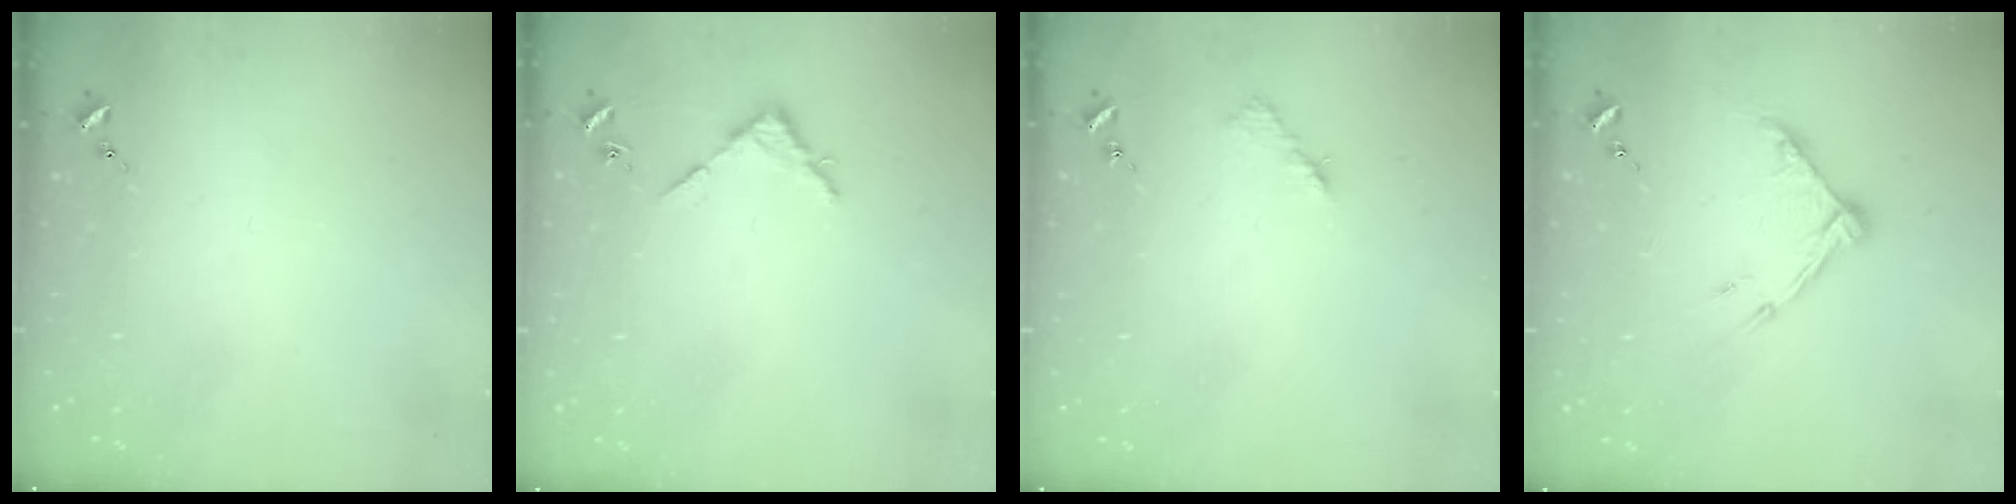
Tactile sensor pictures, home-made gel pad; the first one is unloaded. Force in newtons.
{"total": 3.1, "press": 3.1, "slide": 0.3}
{"total": 3.1, "press": 3.1, "slide": 0.4}
{"total": 10.4, "press": 10.4, "slide": 0.8}